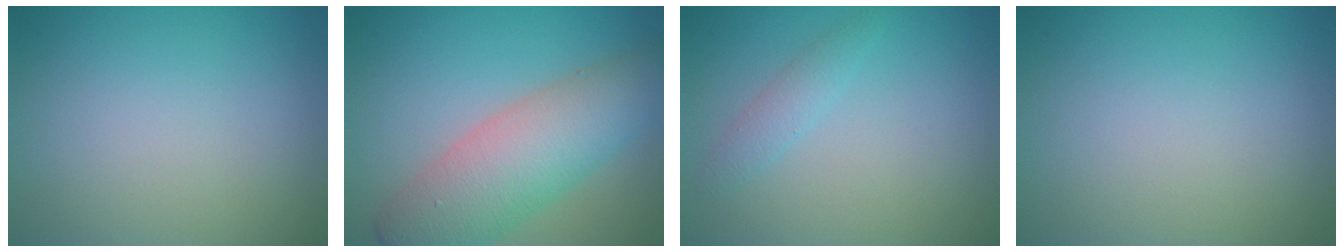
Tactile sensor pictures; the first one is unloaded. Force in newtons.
{"total": 7.5, "press": 7.5, "slide": 0.3}
{"total": 1.5, "press": 1.5, "slide": 0.1}
{"total": 0.0}